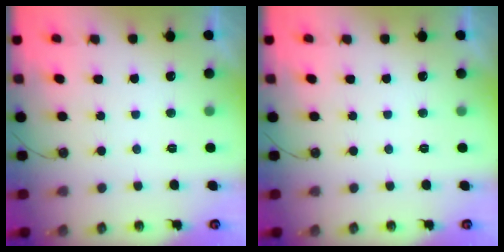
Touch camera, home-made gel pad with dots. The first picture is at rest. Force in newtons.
{"total": 0.0}